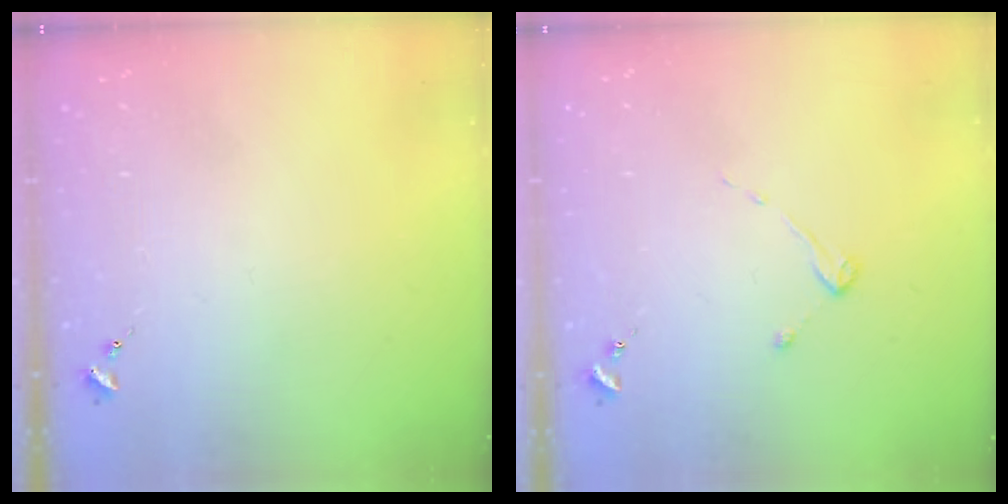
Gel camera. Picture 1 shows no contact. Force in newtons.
{"total": 2.7, "press": 2.7, "slide": 0.3}